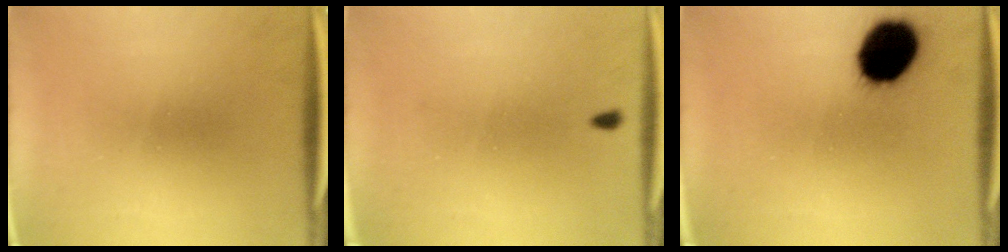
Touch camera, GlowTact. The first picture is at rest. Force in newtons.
{"total": 0.8}
{"total": 15.8}